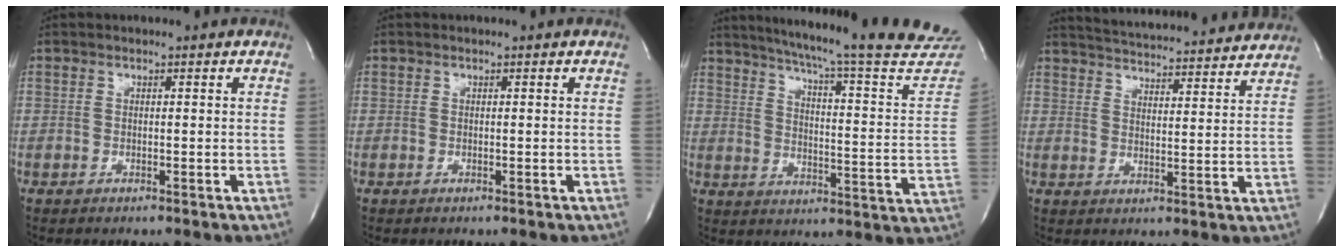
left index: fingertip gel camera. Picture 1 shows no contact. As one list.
[{"total": 0.0}, {"total": 29.0, "force": [26.2, 1.0, 12.5], "torque": [-0.188, -0.102, 0.316]}, {"total": 21.3, "force": [20.2, 1.9, 6.6], "torque": [-0.108, -0.009, 0.262]}]